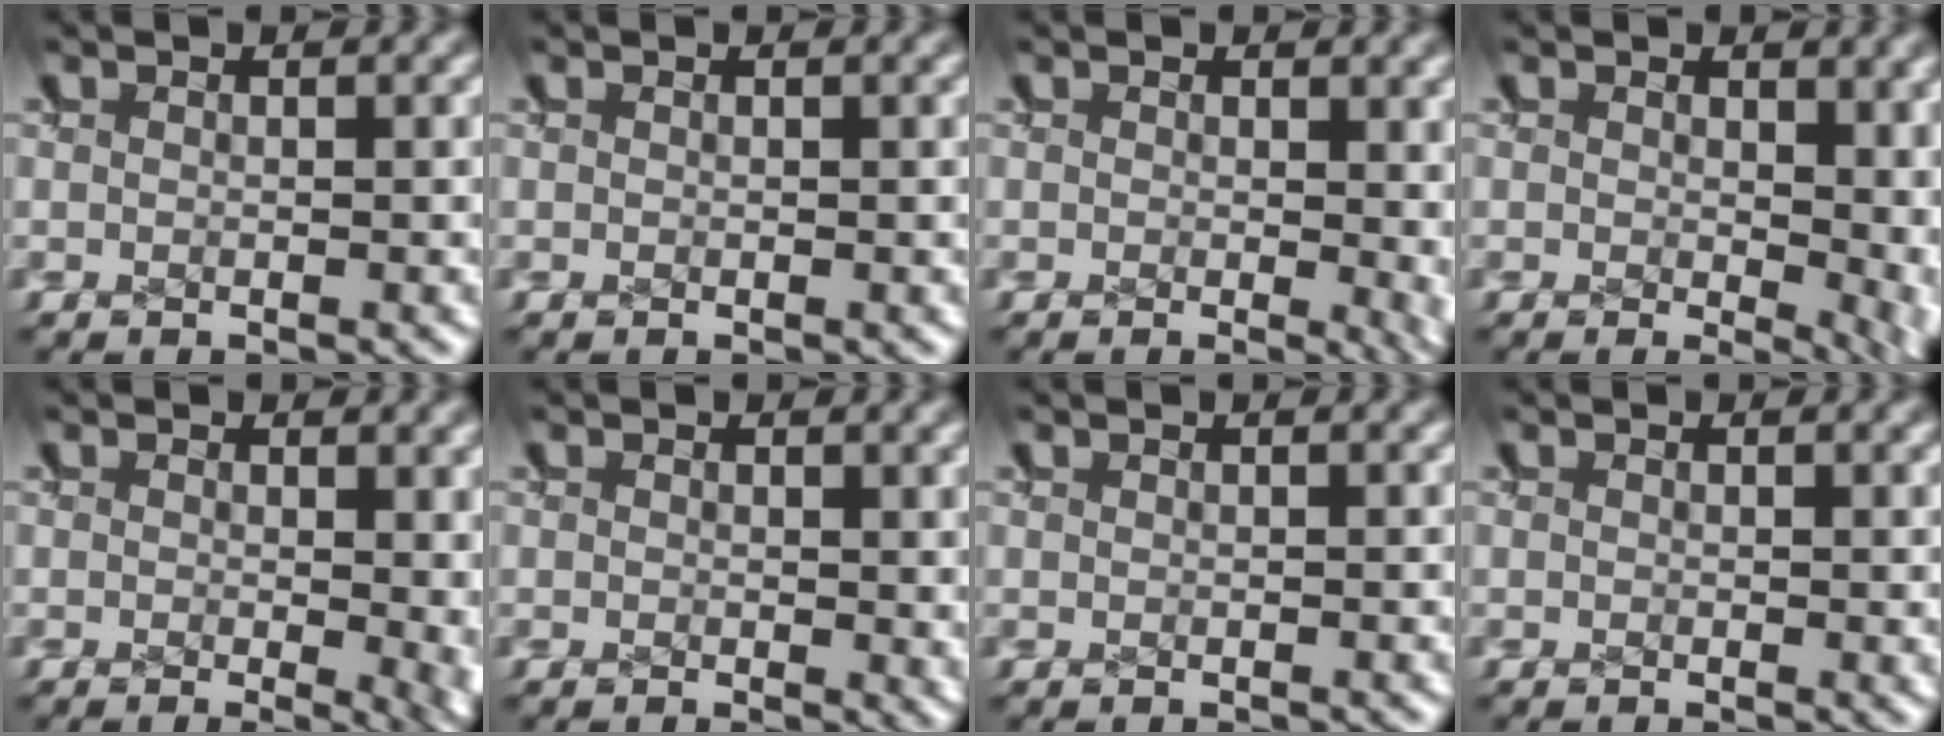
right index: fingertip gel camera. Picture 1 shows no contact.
{"total": 0.0}
{"total": 1.8, "force": [0.3, 0.6, 1.6], "torque": [-0.018, -0.010, 0.007]}
{"total": 2.8, "force": [0.3, 1.4, 2.5], "torque": [-0.036, -0.020, 0.013]}
{"total": 2.6, "force": [0.1, 1.0, 2.4], "torque": [-0.023, -0.015, 0.006]}
{"total": 0.8, "force": [0.4, 0.3, 0.6], "torque": [-0.009, -0.007, 0.008]}
{"total": 0.0}
{"total": 0.0}